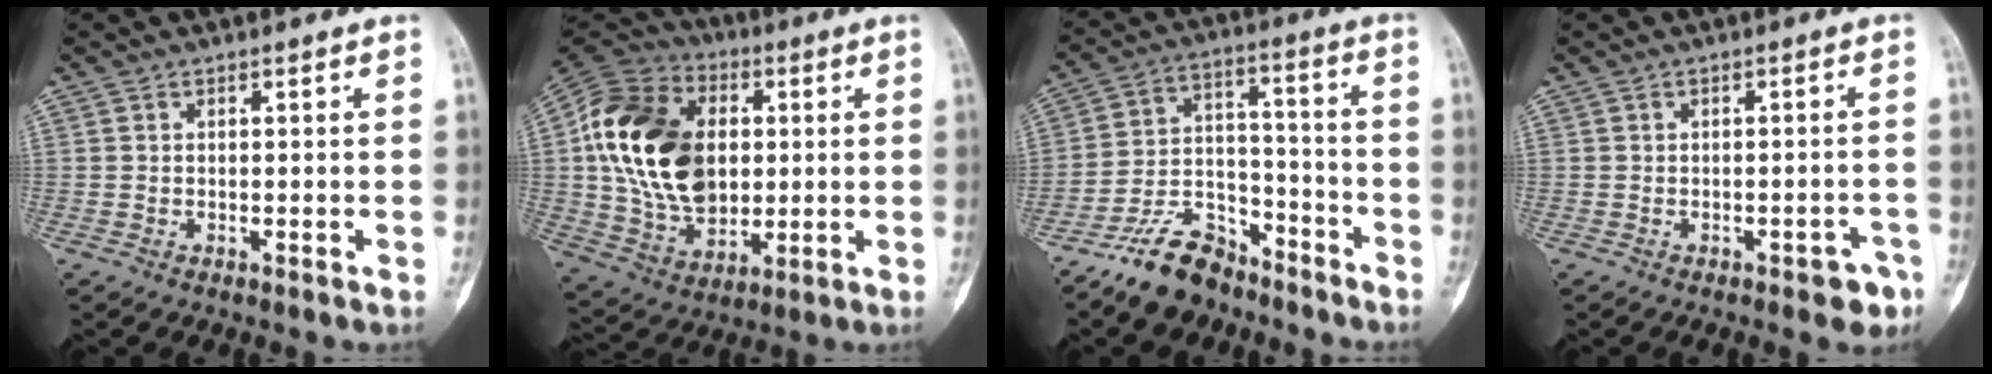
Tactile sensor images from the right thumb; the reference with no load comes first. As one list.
[{"total": 23.9, "force": [2.4, 16.7, 17.0], "torque": [-0.308, 0.001, 0.049]}, {"total": 11.8, "force": [-9.3, 5.8, 4.3], "torque": [-0.061, 0.083, -0.172]}, {"total": 4.2, "force": [-2.4, 1.9, 2.8], "torque": [-0.018, 0.019, -0.024]}]